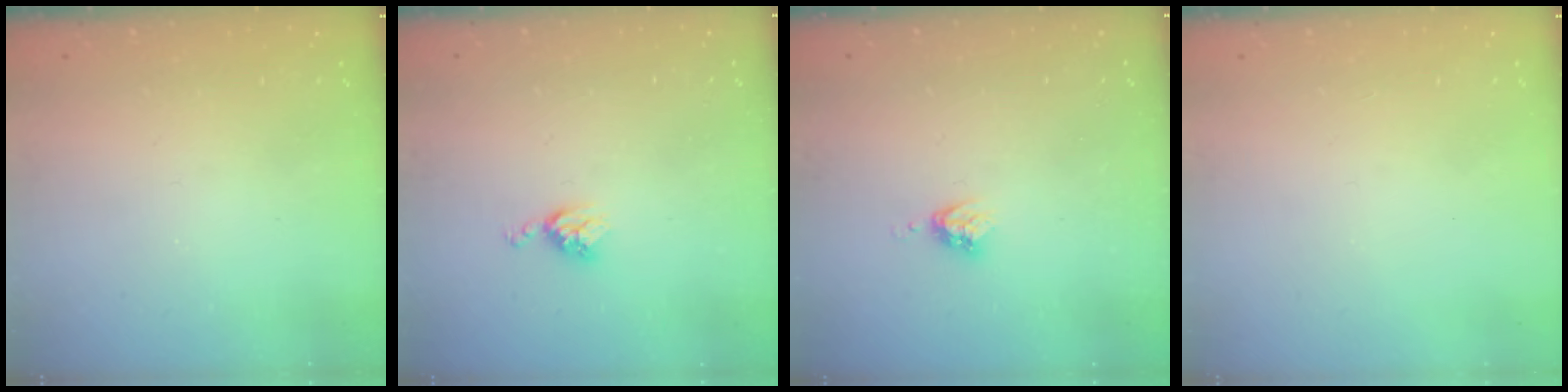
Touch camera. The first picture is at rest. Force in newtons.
{"total": 5.5, "press": 5.5, "slide": 0.7}
{"total": 3.7, "press": 3.7, "slide": 0.6}
{"total": 0.0}